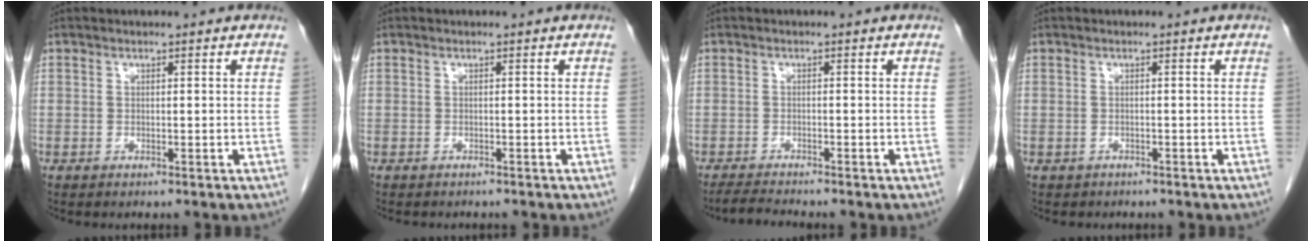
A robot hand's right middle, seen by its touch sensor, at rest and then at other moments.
{"total": 2.3, "force": [-2.0, 0.8, 0.7], "torque": [-0.013, -0.004, -0.022]}
{"total": 2.4, "force": [-2.3, -0.7, 0.5], "torque": [-0.020, -0.017, -0.043]}
{"total": 1.2, "force": [-0.9, 0.8, 0.0], "torque": [-0.014, 0.001, -0.012]}